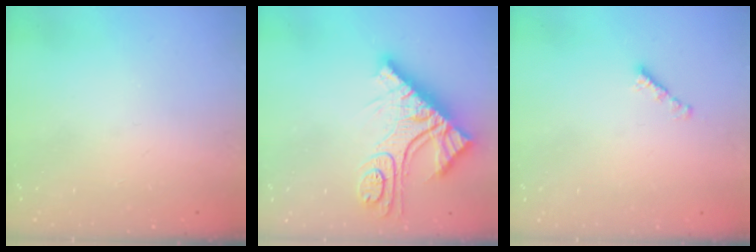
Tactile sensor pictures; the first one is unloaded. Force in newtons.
{"total": 17.4, "press": 17.3, "slide": 1.8}
{"total": 2.2, "press": 2.1, "slide": 0.7}